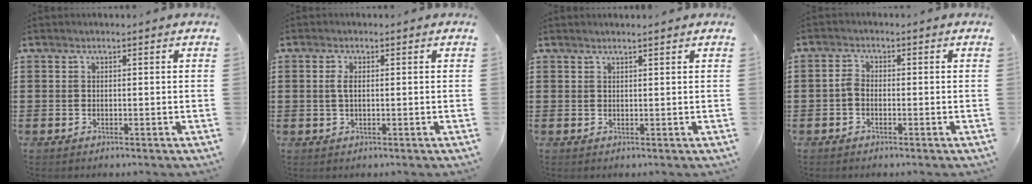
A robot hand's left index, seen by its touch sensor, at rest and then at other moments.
{"total": 1.9, "force": [0.2, 0.8, 1.8], "torque": [-0.038, 0.002, 0.004]}
{"total": 1.0, "force": [0.9, -0.1, 0.5], "torque": [-0.009, -0.003, 0.017]}
{"total": 1.8, "force": [-0.8, 1.1, 1.2], "torque": [-0.040, 0.001, -0.021]}